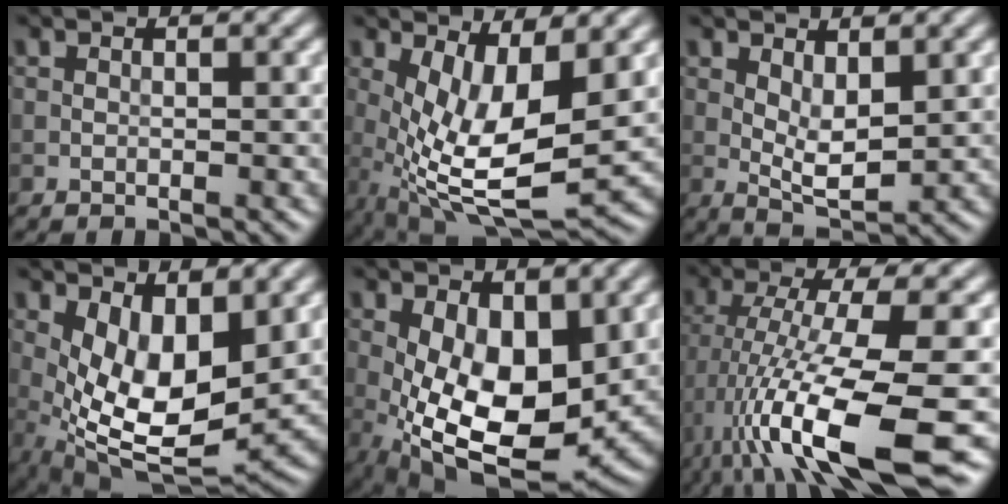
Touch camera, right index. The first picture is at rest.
{"total": 8.8, "force": [0.3, 3.0, 8.3], "torque": [-0.167, -0.020, 0.011]}
{"total": 3.5, "force": [1.0, 1.5, 3.0], "torque": [-0.057, -0.007, 0.024]}
{"total": 8.4, "force": [1.1, 4.0, 7.3], "torque": [-0.140, -0.020, 0.025]}
{"total": 11.0, "force": [-0.6, 5.8, 9.4], "torque": [-0.168, -0.028, 0.002]}
{"total": 13.3, "force": [-5.5, 2.8, 11.8], "torque": [-0.222, -0.017, -0.083]}